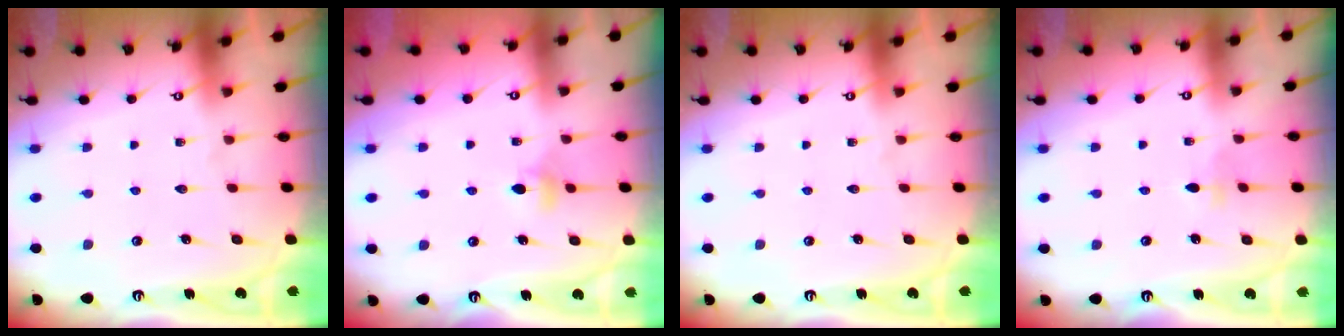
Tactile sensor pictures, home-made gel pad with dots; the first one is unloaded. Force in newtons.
{"total": 3.4, "press": 3.3, "slide": 0.8}
{"total": 0.0}
{"total": 2.7, "press": 2.6, "slide": 0.6}